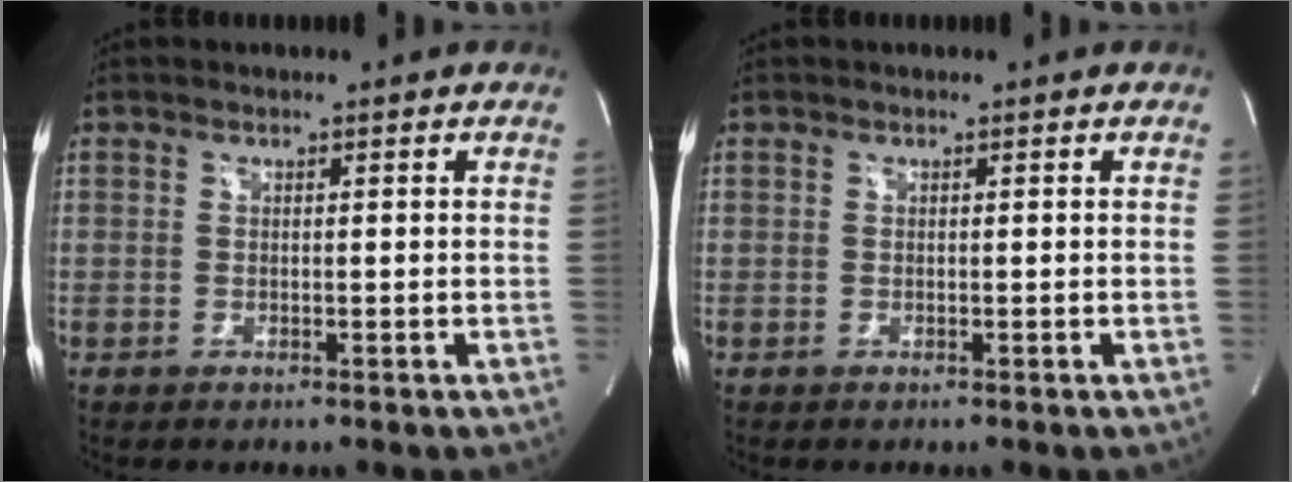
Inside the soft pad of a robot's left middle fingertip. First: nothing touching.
{"total": 0.0}